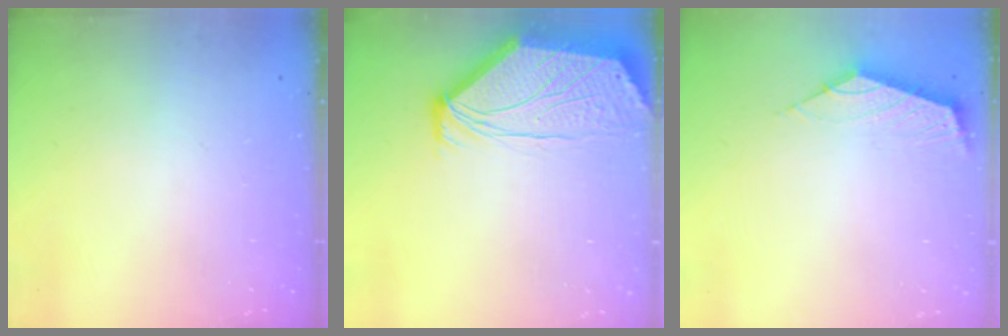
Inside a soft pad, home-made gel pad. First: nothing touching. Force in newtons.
{"total": 2.5, "press": 2.5, "slide": 0.3}
{"total": 2.5, "press": 2.4, "slide": 0.6}